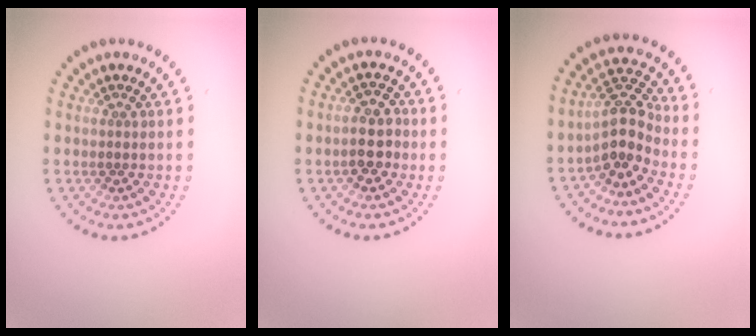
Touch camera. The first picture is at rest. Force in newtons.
{"total": 2.6, "press": 2.5, "slide": 0.9}
{"total": 3.7, "press": 3.1, "slide": 2.1}